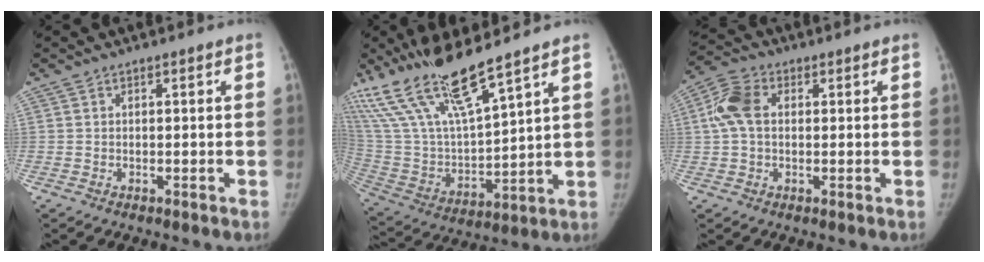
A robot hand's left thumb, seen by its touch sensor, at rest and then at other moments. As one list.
[{"total": 21.0, "force": [15.3, 4.5, 13.6], "torque": [-0.261, -0.065, 0.302]}, {"total": 7.4, "force": [1.3, 5.1, 5.3], "torque": [-0.115, 0.020, 0.020]}]